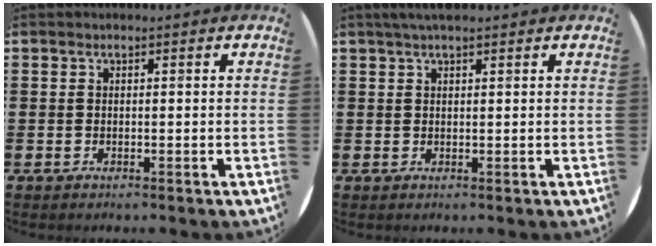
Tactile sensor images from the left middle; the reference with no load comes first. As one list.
[{"total": 1.7, "force": [1.4, 0.2, 0.9], "torque": [-0.019, 0.004, 0.024]}]